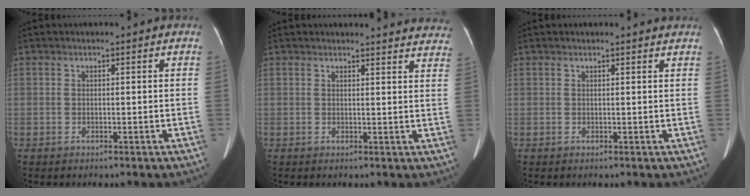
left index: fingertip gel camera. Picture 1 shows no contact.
{"total": 17.1, "force": [16.5, 2.8, 3.2], "torque": [-0.015, -0.045, 0.164]}
{"total": 2.3, "force": [2.3, 0.0, 0.3], "torque": [-0.011, 0.002, 0.019]}